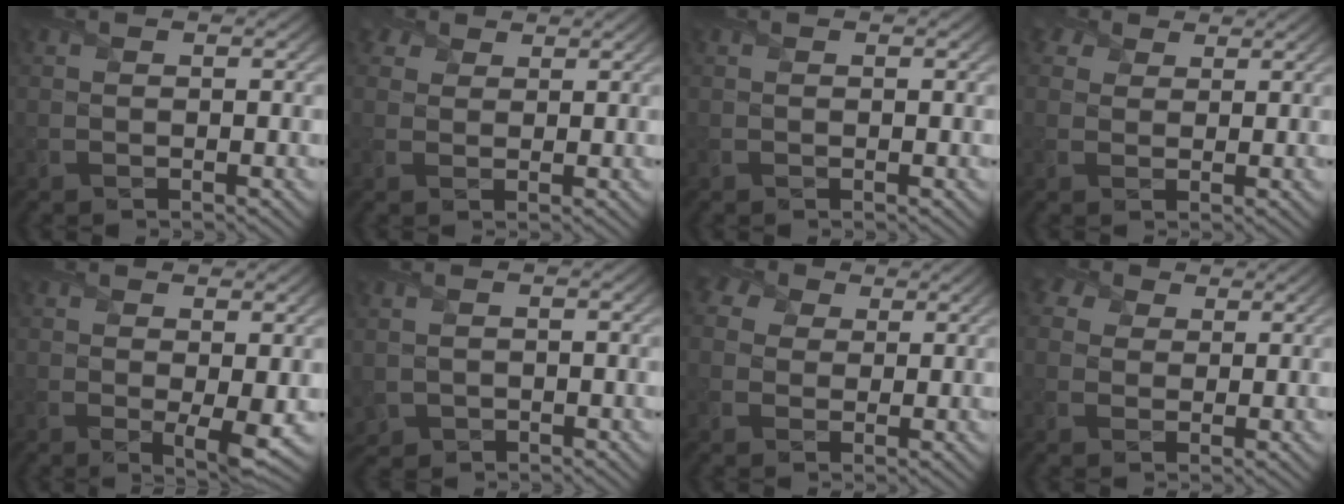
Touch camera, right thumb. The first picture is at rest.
{"total": 3.4, "force": [2.4, 2.2, 1.1], "torque": [-0.035, 0.000, 0.051]}
{"total": 0.0}
{"total": 4.0, "force": [2.6, 2.6, 1.5], "torque": [-0.045, 0.004, 0.050]}
{"total": 3.1, "force": [0.4, 0.7, 3.0], "torque": [-0.055, -0.012, 0.010]}
{"total": 1.8, "force": [-0.2, 1.6, 0.8], "torque": [-0.031, -0.011, -0.002]}
{"total": 5.3, "force": [2.5, 4.0, 2.5], "torque": [-0.082, 0.016, 0.039]}
{"total": 4.8, "force": [2.6, 3.4, 2.1], "torque": [-0.067, 0.015, 0.039]}